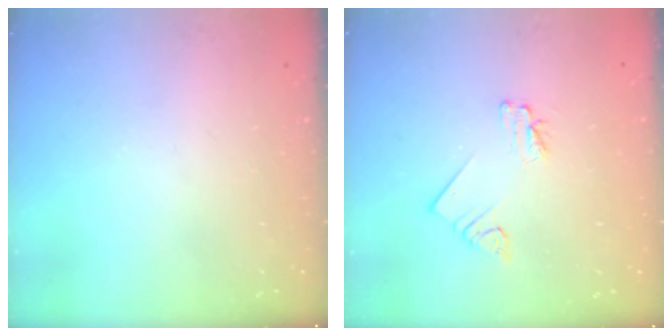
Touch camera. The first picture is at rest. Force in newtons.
{"total": 2.3, "press": 2.3, "slide": 0.1}